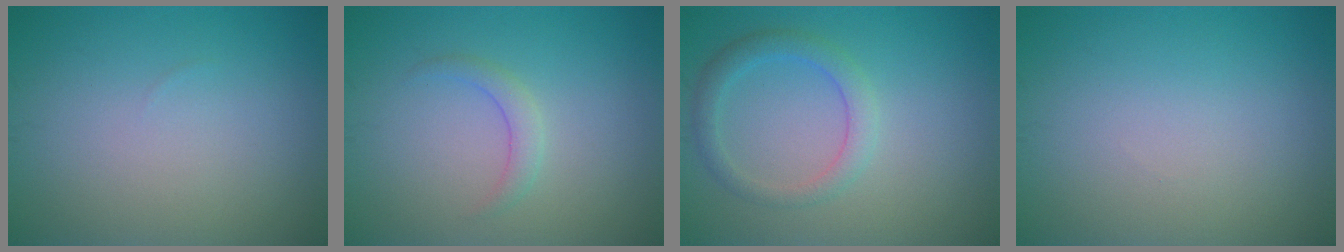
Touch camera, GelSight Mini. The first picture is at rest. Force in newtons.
{"total": 1.5, "press": 1.5, "slide": 0.0}
{"total": 2.7, "press": 2.6, "slide": 0.2}
{"total": 0.0}